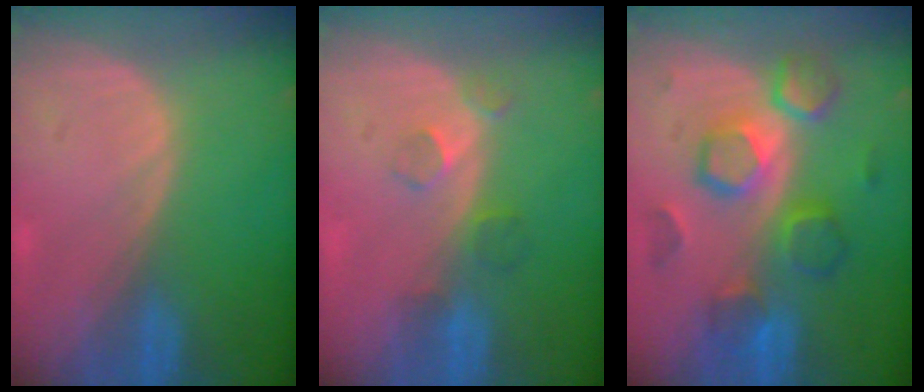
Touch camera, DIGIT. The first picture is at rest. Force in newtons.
{"total": 3.6, "press": 3.2, "slide": 1.7}
{"total": 9.2, "press": 9.2, "slide": 0.3}